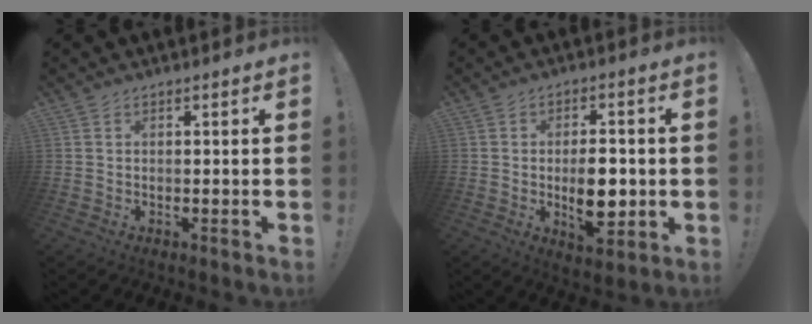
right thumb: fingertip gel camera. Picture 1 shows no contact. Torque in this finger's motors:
{"motor_torque": [-0.09, 0.33, 0.07, 0.00, 0.09]}